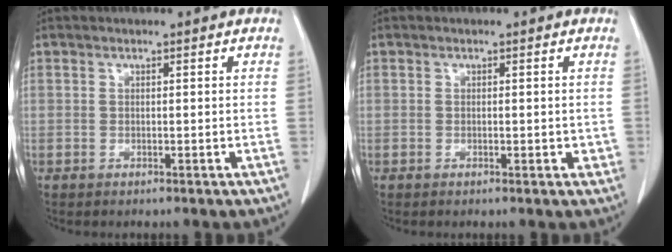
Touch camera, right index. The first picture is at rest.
{"total": 1.1, "force": [-0.1, 0.6, 0.9], "torque": [-0.011, 0.000, -0.001]}